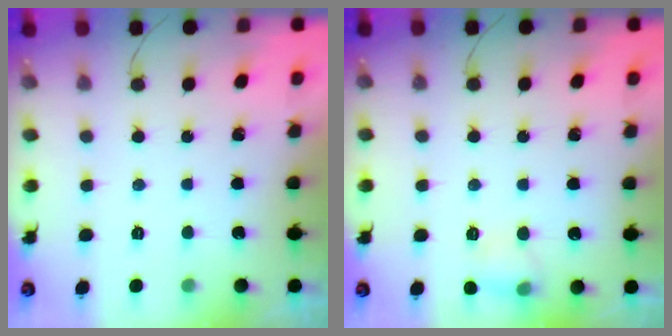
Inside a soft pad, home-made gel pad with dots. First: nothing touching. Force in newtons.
{"total": 6.2, "press": 5.9, "slide": 1.8}